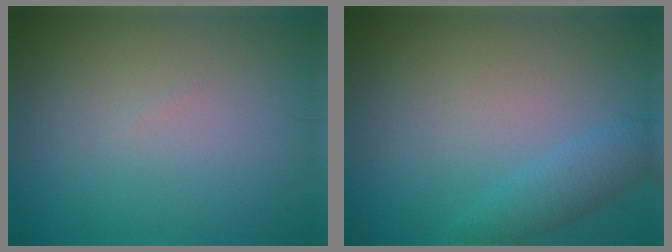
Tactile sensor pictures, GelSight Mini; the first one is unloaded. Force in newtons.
{"total": 2.6, "press": 2.6, "slide": 0.2}